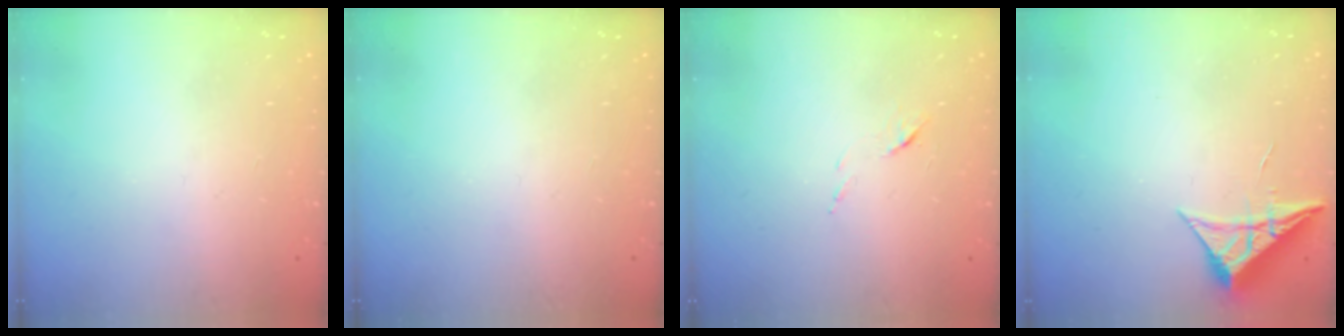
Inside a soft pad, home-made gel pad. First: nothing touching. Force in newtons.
{"total": 0.0}
{"total": 5.5, "press": 5.5, "slide": 0.5}
{"total": 6.6, "press": 6.6, "slide": 0.2}